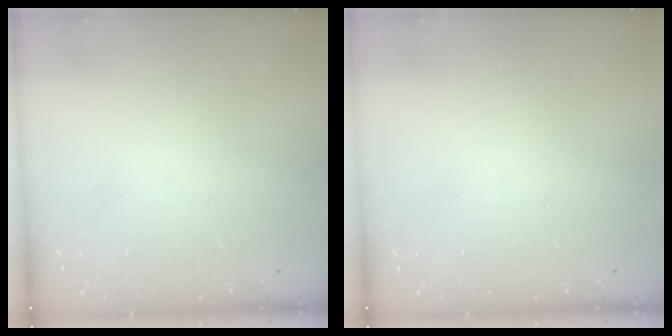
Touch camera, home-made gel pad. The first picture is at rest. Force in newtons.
{"total": 0.0}